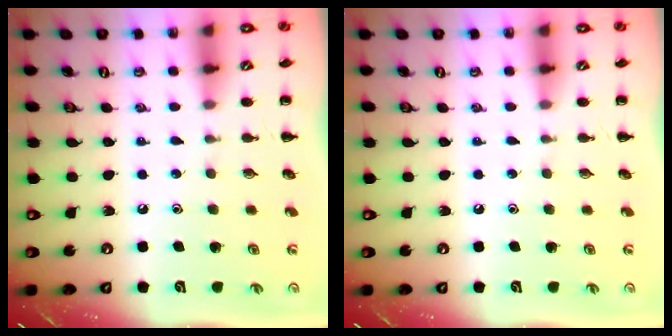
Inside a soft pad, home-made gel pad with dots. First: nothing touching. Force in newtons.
{"total": 0.0}